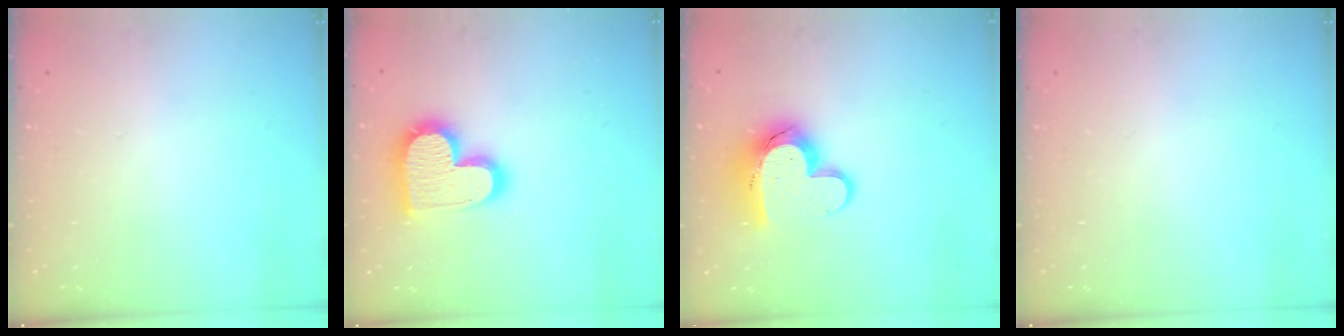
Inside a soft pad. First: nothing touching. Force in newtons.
{"total": 17.9, "press": 17.9, "slide": 1.1}
{"total": 13.6, "press": 13.5, "slide": 1.3}
{"total": 0.0}